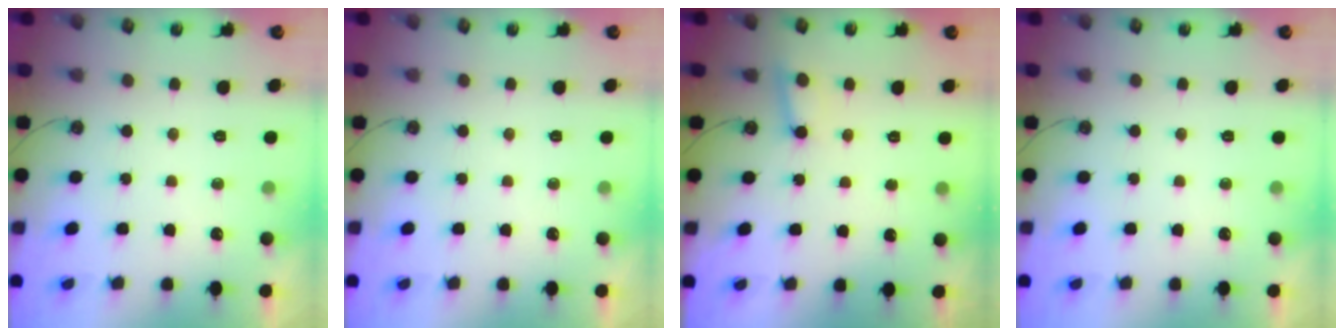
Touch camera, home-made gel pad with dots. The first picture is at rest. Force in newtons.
{"total": 0.0}
{"total": 3.4, "press": 3.4, "slide": 0.3}
{"total": 0.0}